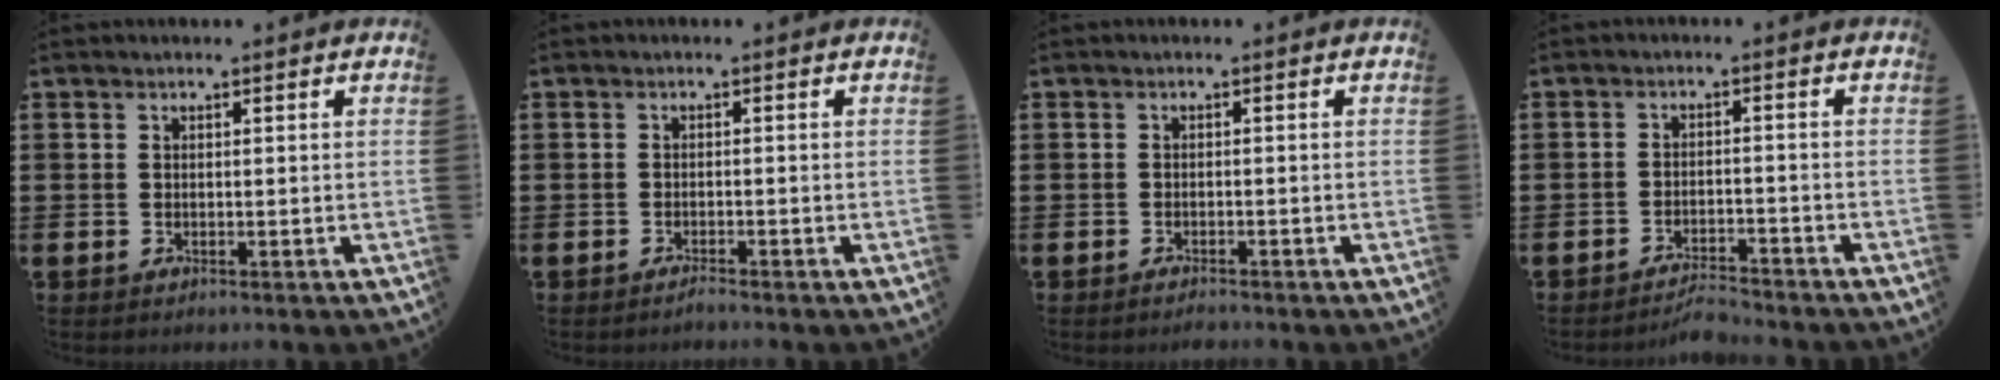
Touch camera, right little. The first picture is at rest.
{"total": 0.8, "force": [-0.8, -0.1, 0.2], "torque": [-0.005, -0.004, -0.015]}
{"total": 0.8, "force": [-0.8, 0.1, 0.2], "torque": [0.002, -0.006, -0.018]}
{"total": 2.6, "force": [-2.6, 0.0, 0.2], "torque": [-0.009, 0.004, -0.055]}